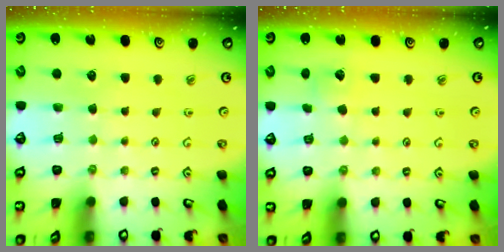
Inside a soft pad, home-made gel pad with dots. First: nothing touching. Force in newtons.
{"total": 2.9, "press": 2.9, "slide": 0.2}